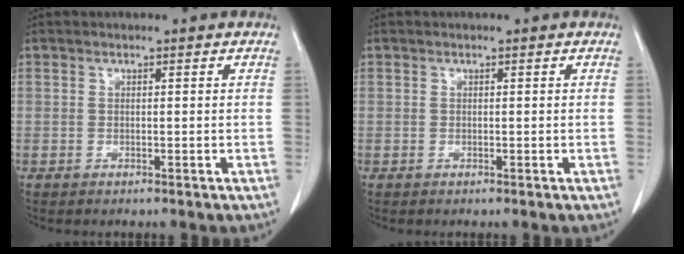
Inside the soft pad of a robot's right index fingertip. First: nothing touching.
{"total": 0.0}